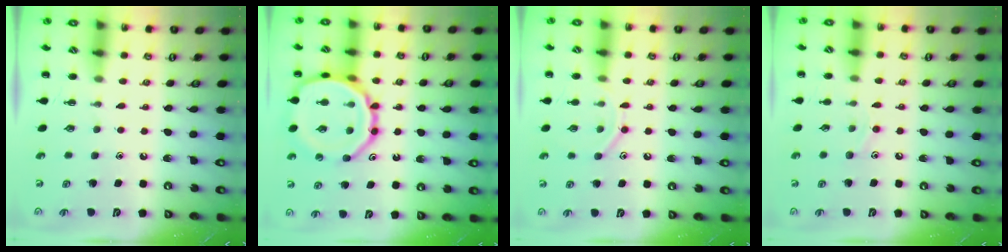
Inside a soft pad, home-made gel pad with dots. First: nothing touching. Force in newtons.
{"total": 19.0, "press": 18.9, "slide": 1.6}
{"total": 8.5, "press": 8.3, "slide": 1.6}
{"total": 6.5, "press": 6.2, "slide": 1.9}